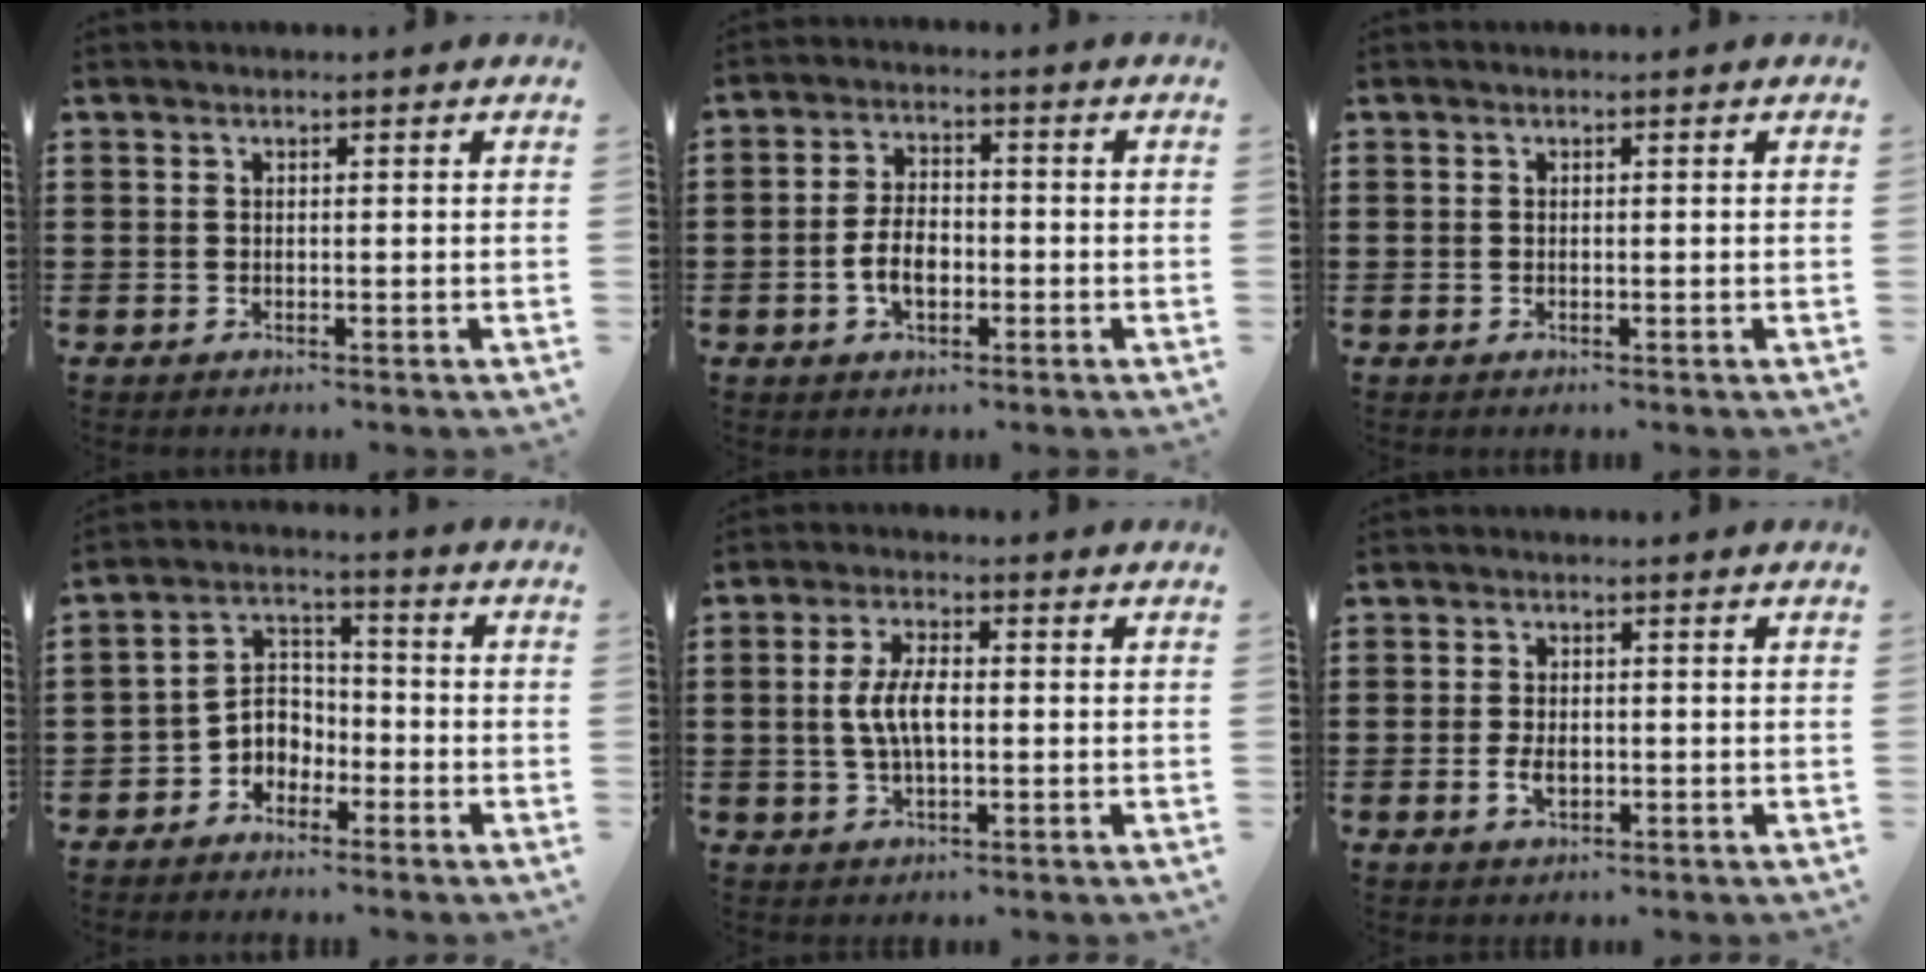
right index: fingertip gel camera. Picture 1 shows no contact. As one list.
[{"total": 5.5, "force": [-1.5, 3.0, 4.4], "torque": [-0.101, -0.002, -0.032]}, {"total": 0.0}, {"total": 4.4, "force": [-2.7, 3.3, 1.1], "torque": [-0.033, 0.004, -0.057]}, {"total": 5.9, "force": [0.0, 2.5, 5.3], "torque": [-0.121, 0.001, -0.009]}, {"total": 2.9, "force": [-0.6, 1.7, 2.3], "torque": [-0.044, 0.000, -0.010]}]